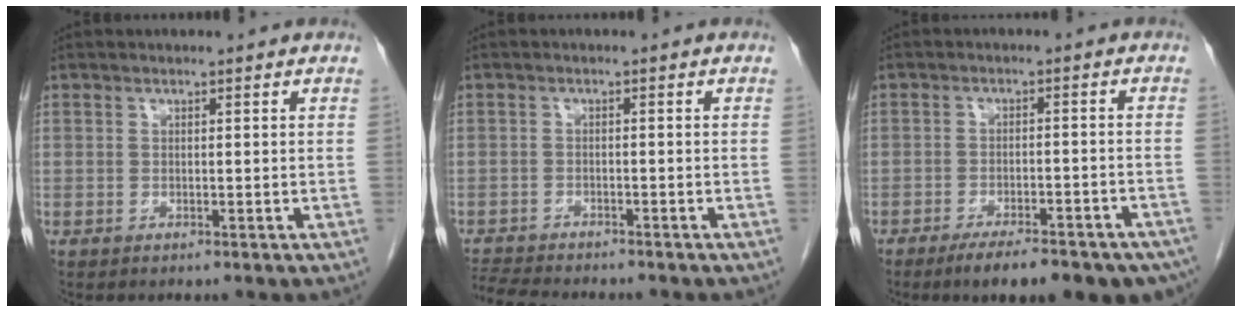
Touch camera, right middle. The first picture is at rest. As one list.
[{"total": 7.5, "force": [-7.0, 0.9, 2.6], "torque": [-0.046, -0.011, -0.112]}, {"total": 14.8, "force": [-11.3, 4.3, 8.6], "torque": [-0.074, 0.006, -0.147]}]